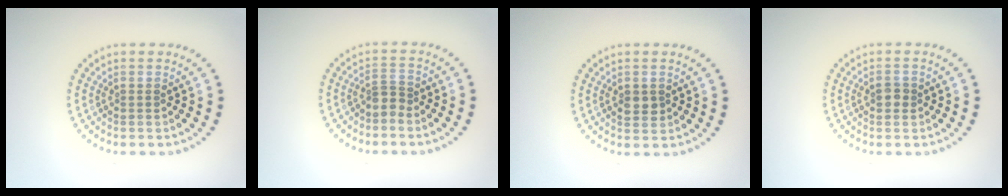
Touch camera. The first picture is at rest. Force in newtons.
{"total": 1.3, "press": 0.8, "slide": 1.0}
{"total": 1.7, "press": 1.7, "slide": 0.1}
{"total": 1.4, "press": 1.4, "slide": 0.1}